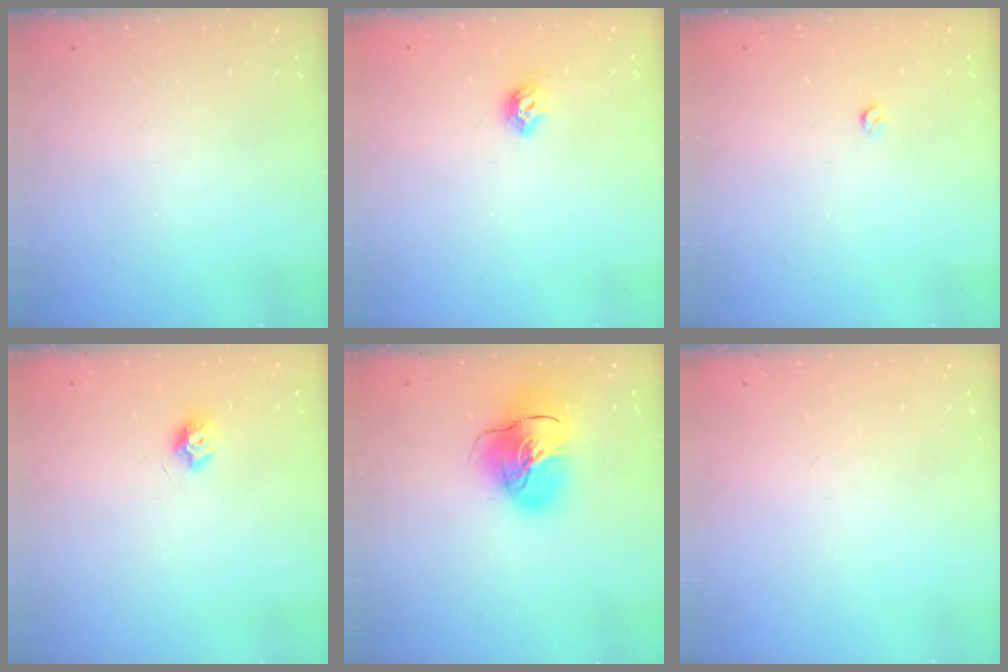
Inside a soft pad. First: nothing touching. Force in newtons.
{"total": 6.6, "press": 6.6, "slide": 0.9}
{"total": 2.8, "press": 2.8, "slide": 0.5}
{"total": 6.8, "press": 6.8, "slide": 0.5}
{"total": 16.5, "press": 16.4, "slide": 2.3}
{"total": 0.8, "press": 0.8, "slide": 0.0}